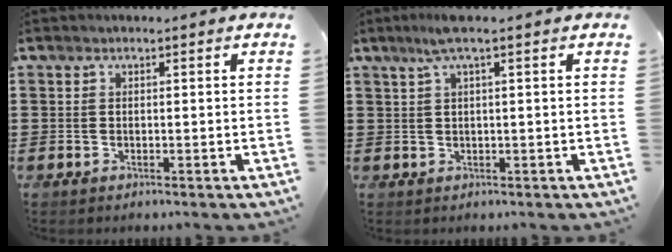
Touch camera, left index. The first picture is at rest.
{"total": 2.9, "force": [1.3, 0.0, 2.5], "torque": [-0.051, 0.001, 0.024]}